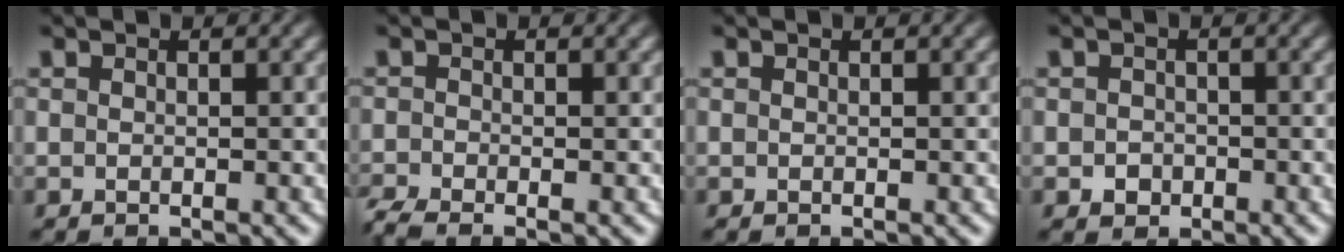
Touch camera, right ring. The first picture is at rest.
{"total": 2.4, "force": [-1.9, 1.2, 0.7], "torque": [-0.012, -0.008, -0.031]}
{"total": 0.0}
{"total": 1.2, "force": [-0.6, 1.0, 0.0], "torque": [0.006, -0.008, -0.007]}